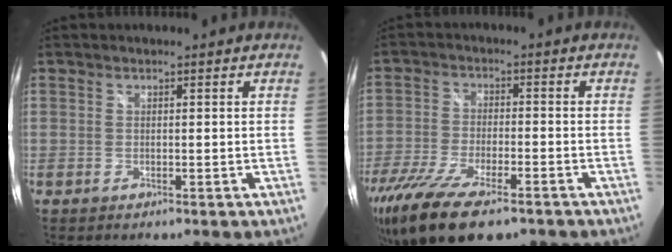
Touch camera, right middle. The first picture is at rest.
{"total": 14.9, "force": [-10.5, 4.7, 9.4], "torque": [-0.208, -0.052, -0.191]}